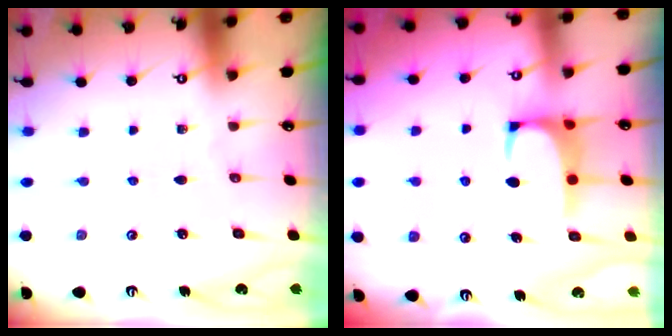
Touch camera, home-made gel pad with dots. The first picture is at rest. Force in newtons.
{"total": 1.2, "press": 1.1, "slide": 0.5}